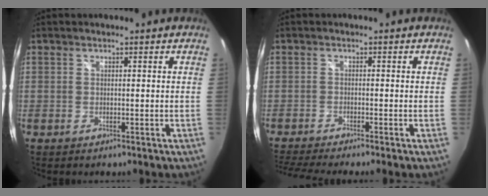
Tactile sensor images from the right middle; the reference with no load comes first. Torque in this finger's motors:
{"motor_torque": [1.11, -1.02, 0.12, 0.06]}